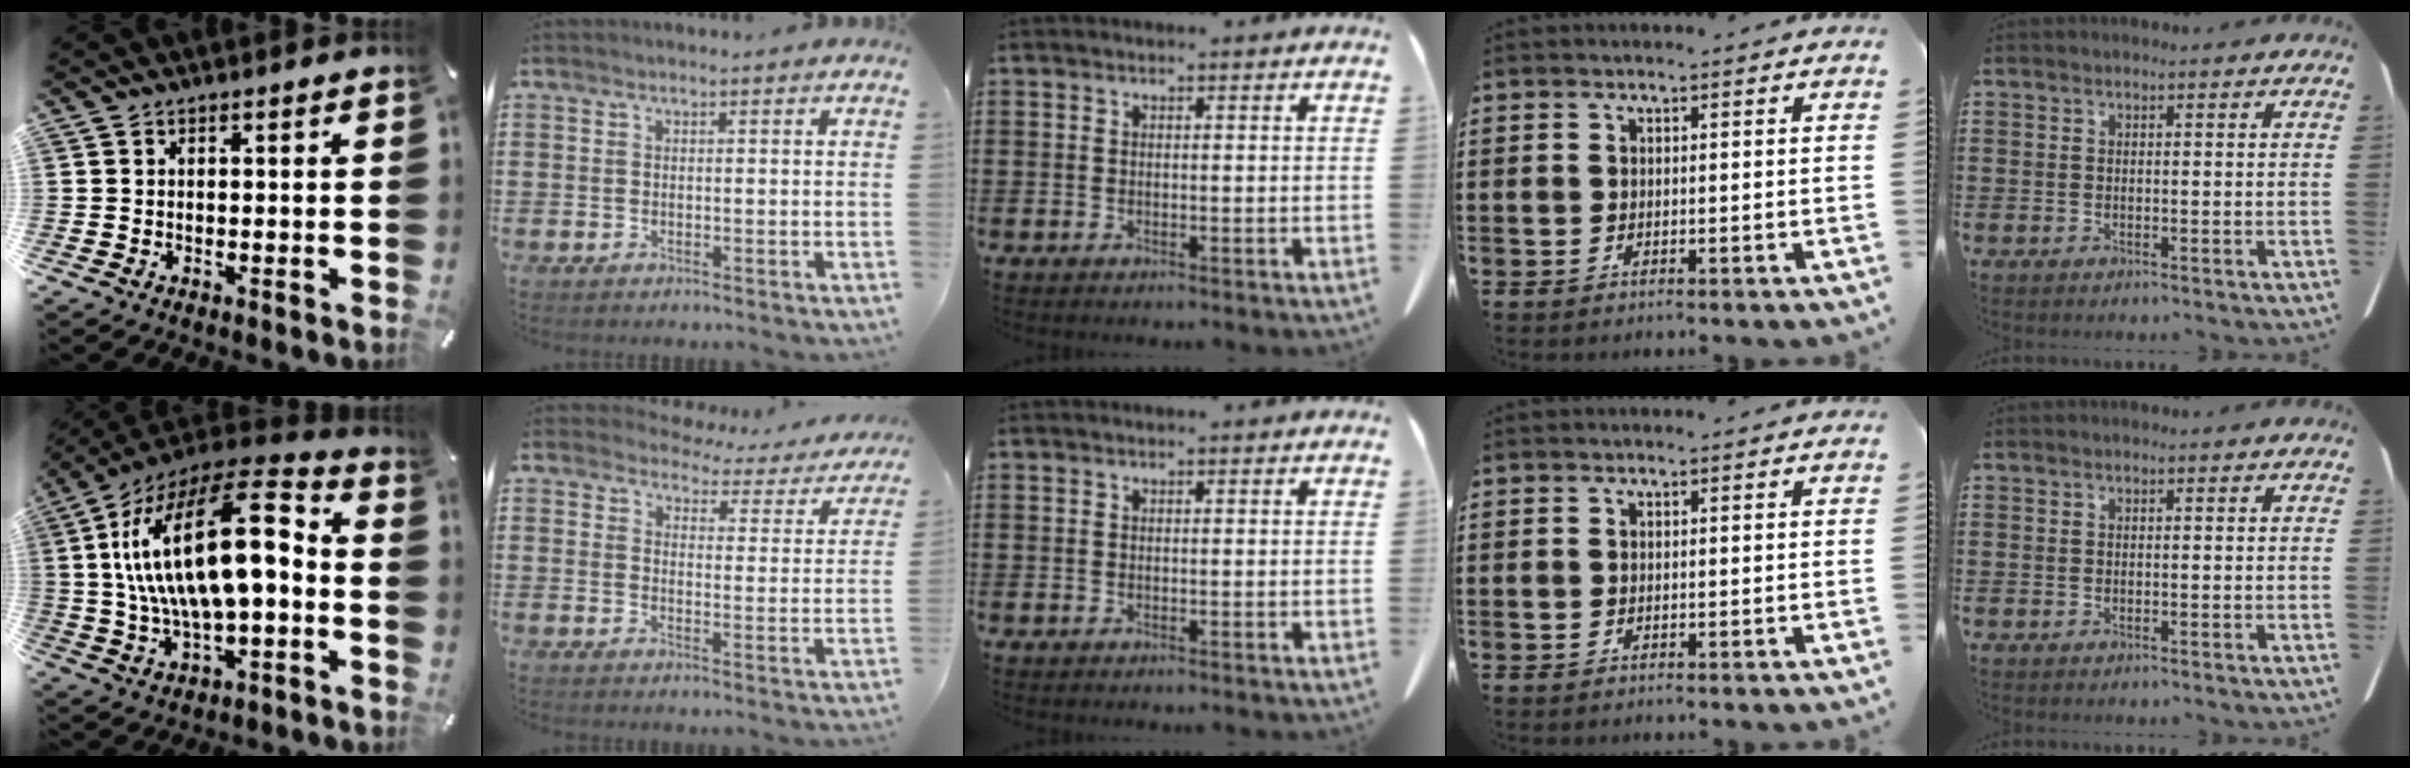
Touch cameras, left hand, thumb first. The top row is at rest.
{"thumb": {"total": 25.5, "force": [3.6, 11.5, 22.4], "torque": [-0.434, -0.017, 0.058]}, "index": {"total": 3.6, "force": [3.5, 0.7, 0.7], "torque": [-0.034, -0.024, 0.057]}}